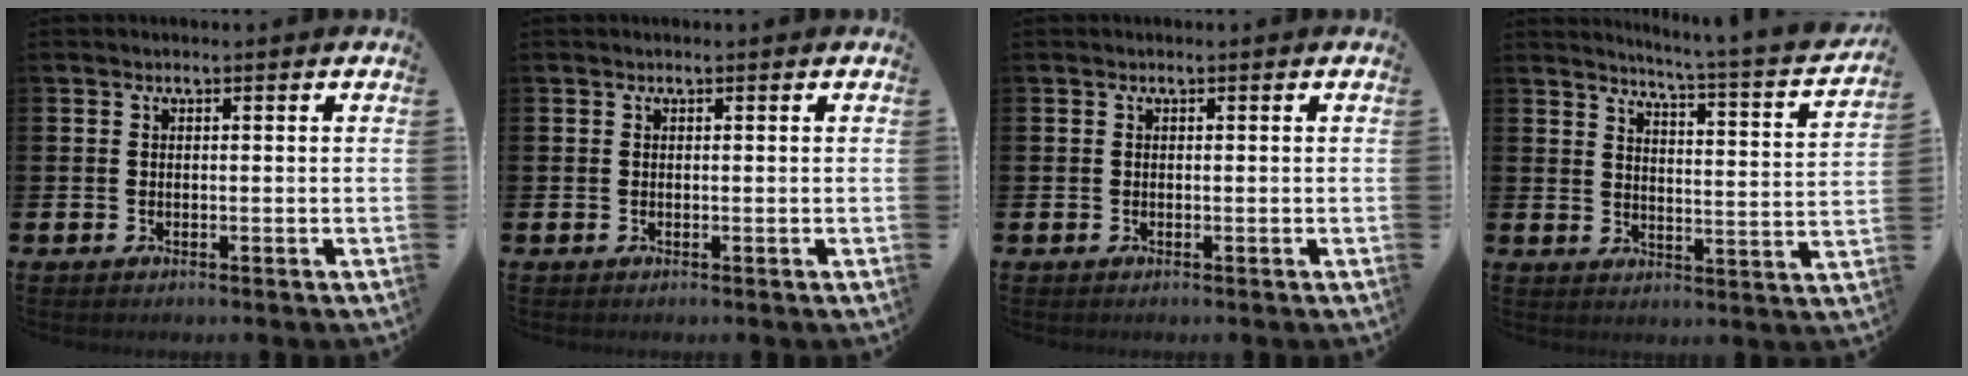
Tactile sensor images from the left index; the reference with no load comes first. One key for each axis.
{"total": 0.0}
{"total": 0.0}
{"total": 4.1, "fx": 3.7, "fy": -0.7, "fz": 1.7, "tx": -0.038, "ty": -0.047, "tz": 0.050}